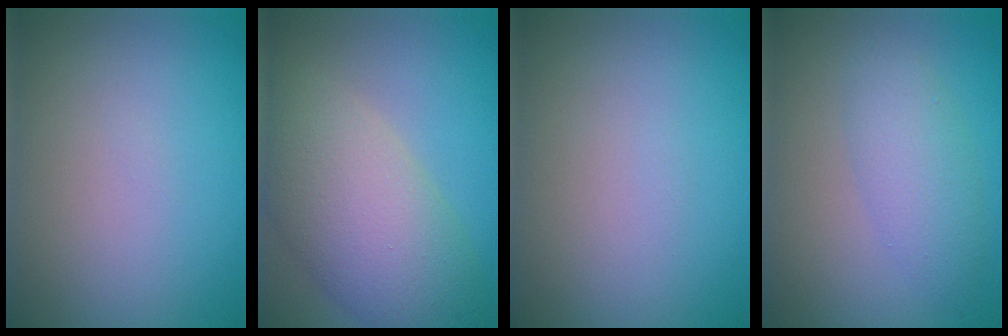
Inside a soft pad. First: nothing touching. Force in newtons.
{"total": 8.6, "press": 8.6, "slide": 0.8}
{"total": 0.0}
{"total": 3.1, "press": 3.1, "slide": 0.0}